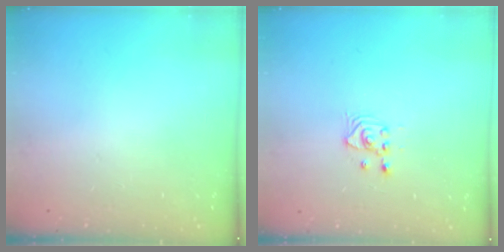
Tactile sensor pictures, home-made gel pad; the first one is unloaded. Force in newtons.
{"total": 3.2, "press": 3.2, "slide": 0.4}